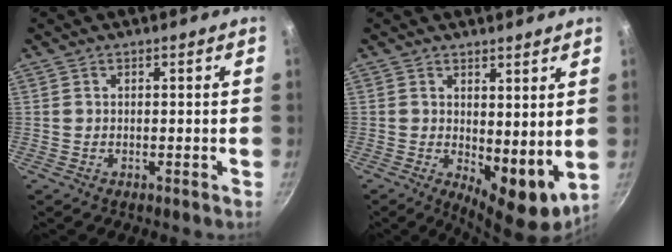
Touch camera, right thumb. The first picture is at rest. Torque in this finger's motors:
{"motor_torque": [-0.39, 0.67, 0.35, 0.01, 0.03]}